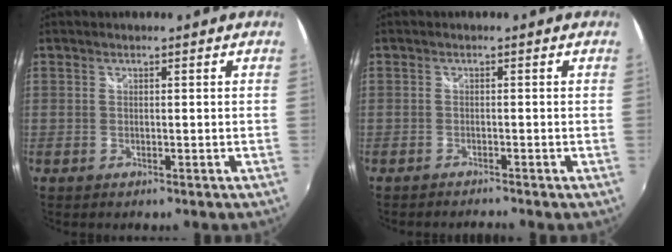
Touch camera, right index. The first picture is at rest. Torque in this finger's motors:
{"motor_torque": [0.07, -0.05, -0.12, 0.00]}